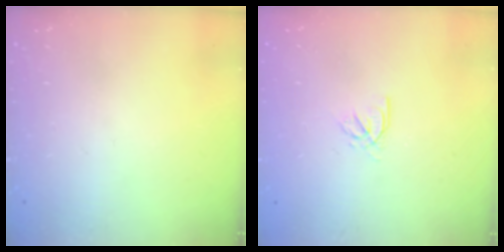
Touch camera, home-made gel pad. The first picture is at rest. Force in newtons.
{"total": 2.2, "press": 2.2, "slide": 0.4}